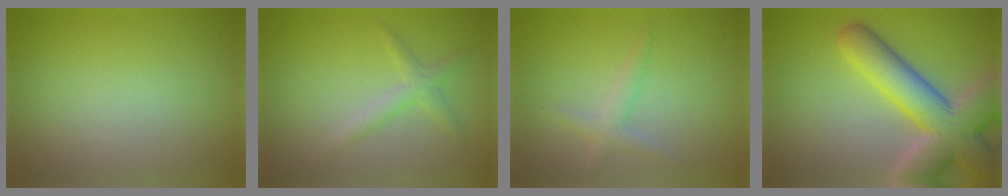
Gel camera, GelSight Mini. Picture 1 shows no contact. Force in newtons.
{"total": 1.8, "press": 1.8, "slide": 0.1}
{"total": 1.8, "press": 1.8, "slide": 0.1}
{"total": 9.9, "press": 9.9, "slide": 0.8}